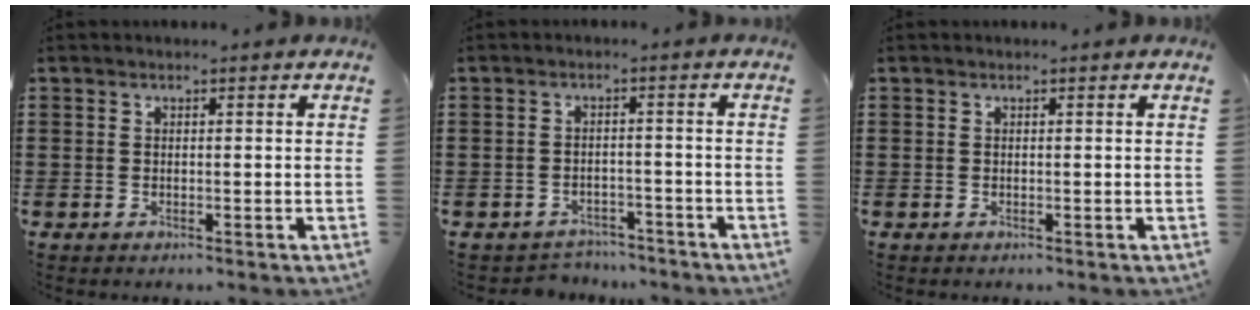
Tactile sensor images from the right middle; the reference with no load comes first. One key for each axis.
{"total": 2.7, "fx": -2.6, "fy": 0.6, "fz": -0.3, "tx": -0.004, "ty": 0.002, "tz": -0.059}
{"total": 0.0}